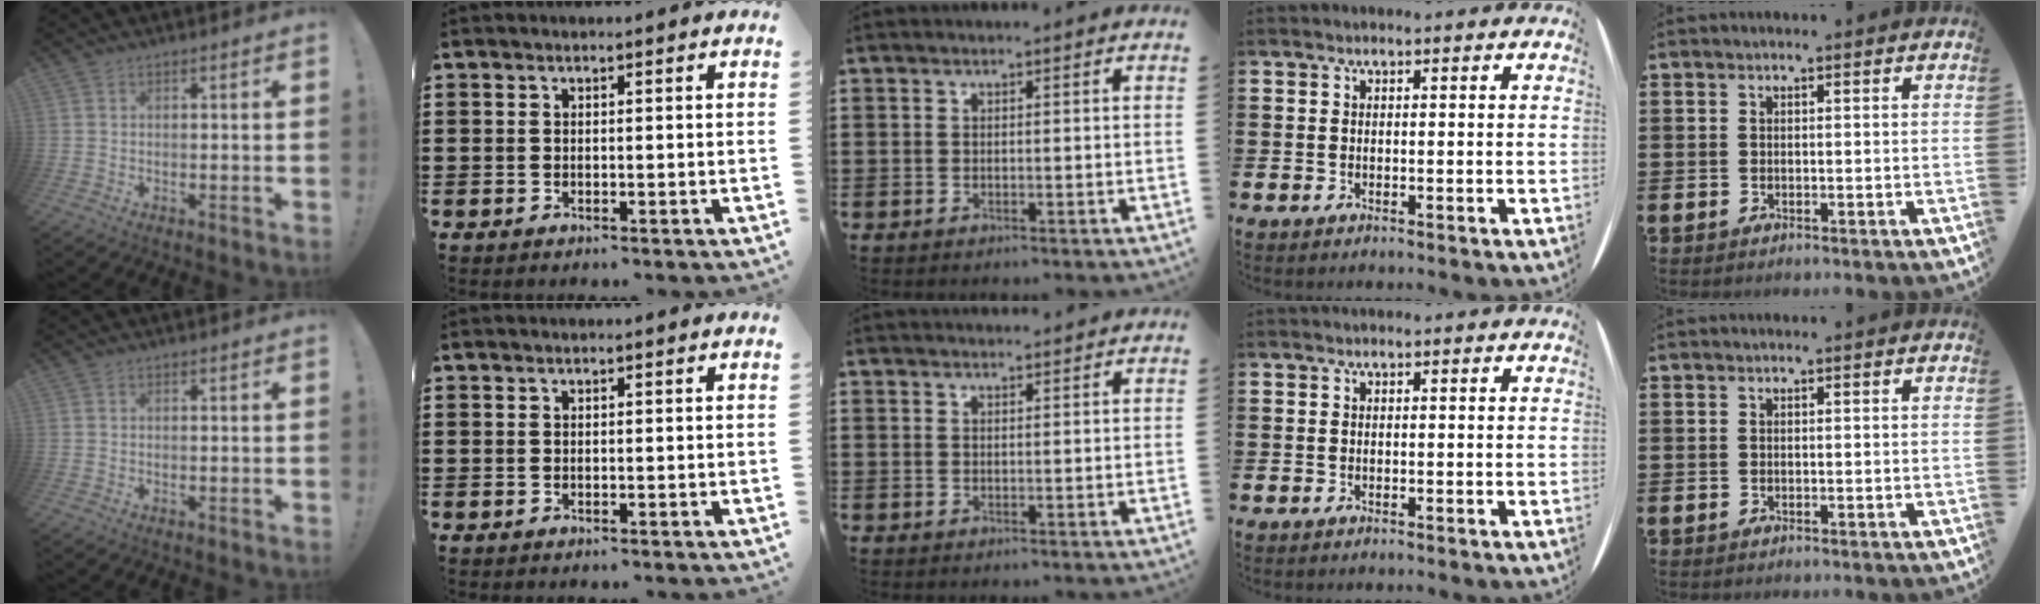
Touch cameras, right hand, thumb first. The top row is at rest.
{"middle": {"total": 1.2, "force": [1.2, -0.1, 0.0], "torque": [-0.003, -0.003, 0.024]}}